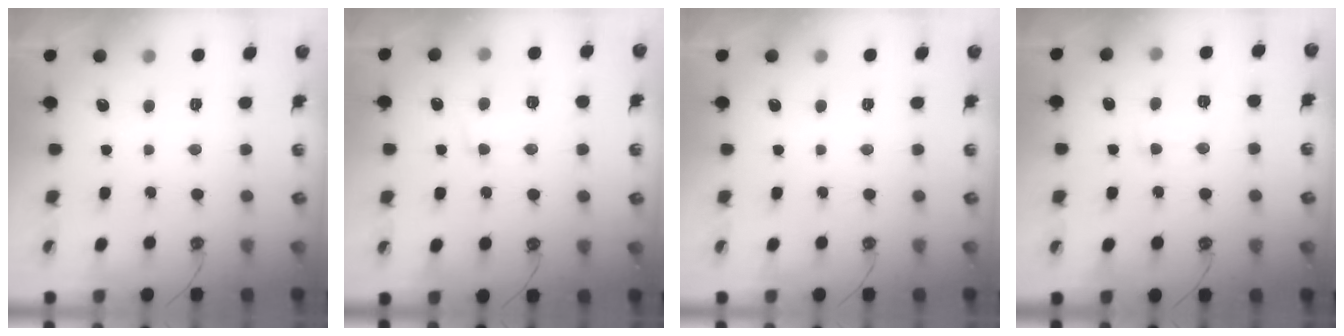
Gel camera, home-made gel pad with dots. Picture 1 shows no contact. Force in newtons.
{"total": 1.6, "press": 1.2, "slide": 1.0}
{"total": 0.0}
{"total": 1.0, "press": 0.7, "slide": 0.7}